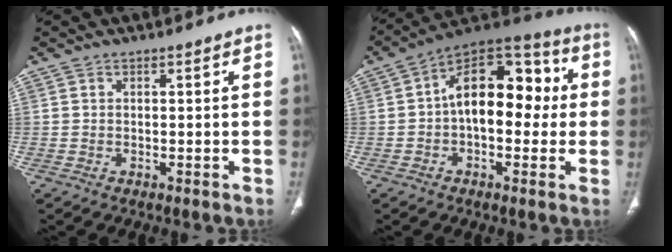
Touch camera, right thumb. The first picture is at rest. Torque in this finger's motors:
{"motor_torque": [-0.17, 1.41, 0.11, -0.10, 0.11]}